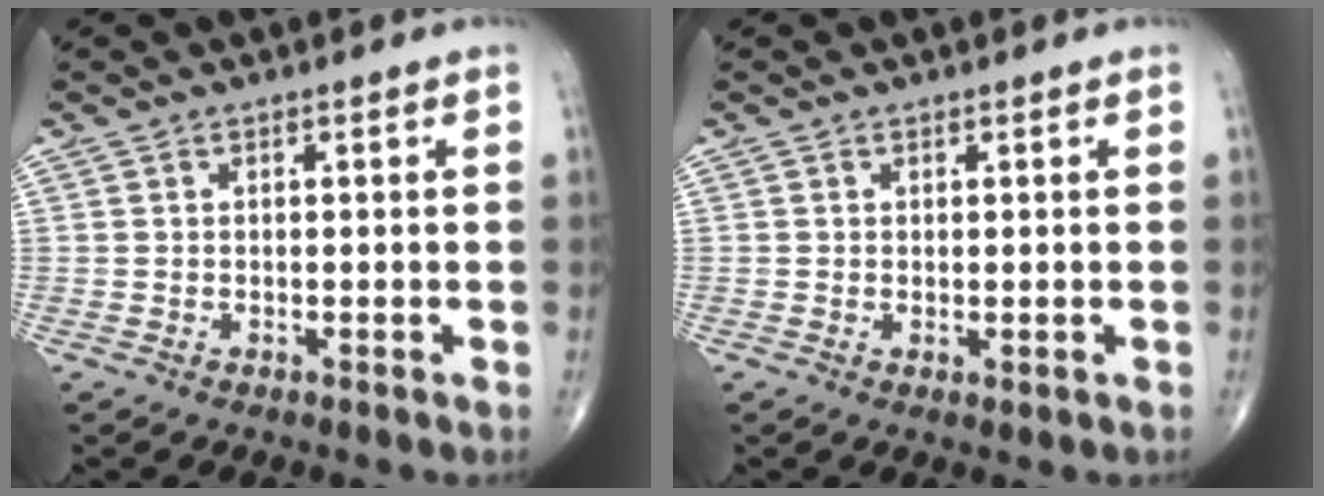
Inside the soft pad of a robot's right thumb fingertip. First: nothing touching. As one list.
[{"total": 1.0, "force": [-0.1, 0.4, 0.9], "torque": [-0.017, -0.005, 0.001]}]